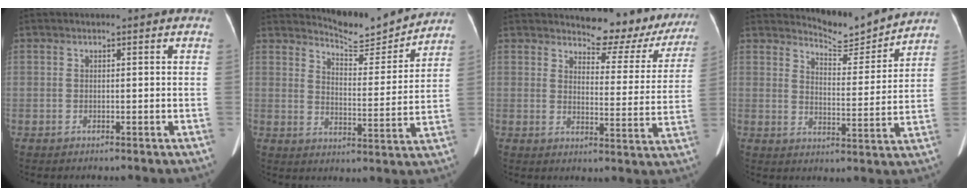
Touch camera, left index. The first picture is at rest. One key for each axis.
{"total": 10.6, "fx": 10.5, "fy": 0.8, "fz": 1.5, "tx": -0.029, "ty": -0.017, "tz": 0.148}
{"total": 12.4, "fx": 11.5, "fy": 3.8, "fz": 2.8, "tx": -0.017, "ty": -0.031, "tz": 0.122}
{"total": 8.4, "fx": 8.3, "fy": 0.4, "fz": 0.4, "tx": -0.017, "ty": -0.015, "tz": 0.121}